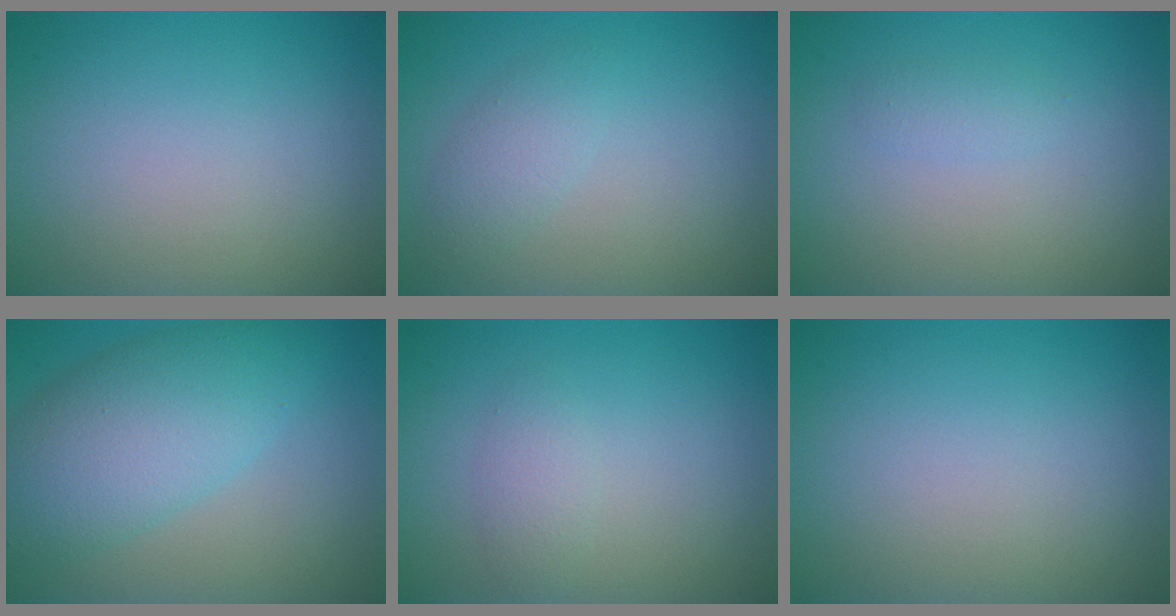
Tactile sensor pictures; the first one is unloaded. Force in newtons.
{"total": 2.0, "press": 2.0, "slide": 0.1}
{"total": 1.0, "press": 1.0, "slide": 0.1}
{"total": 7.2, "press": 7.2, "slide": 0.2}
{"total": 1.5, "press": 1.5, "slide": 0.0}
{"total": 0.0}